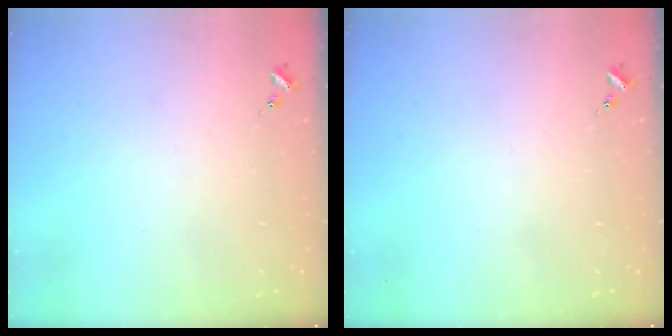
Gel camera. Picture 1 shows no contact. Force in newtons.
{"total": 0.0}